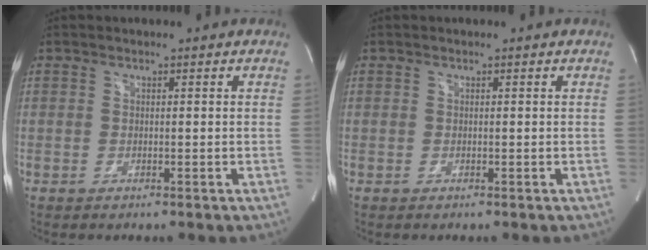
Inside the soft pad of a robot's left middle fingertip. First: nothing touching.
{"total": 0.0}